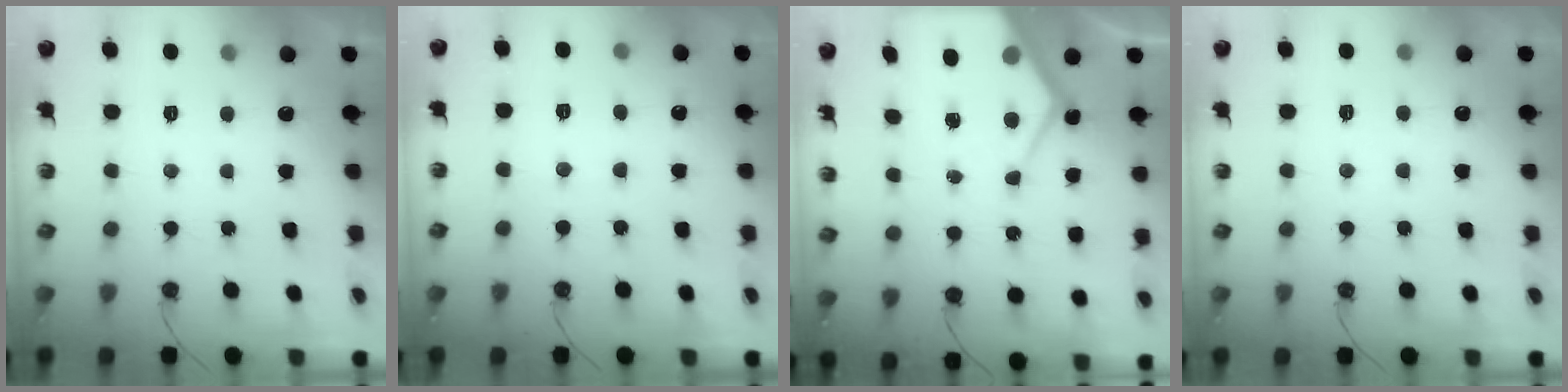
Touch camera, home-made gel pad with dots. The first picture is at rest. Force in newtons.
{"total": 4.4, "press": 4.4, "slide": 0.6}
{"total": 9.7, "press": 9.7, "slide": 0.9}
{"total": 3.5, "press": 3.5, "slide": 0.5}